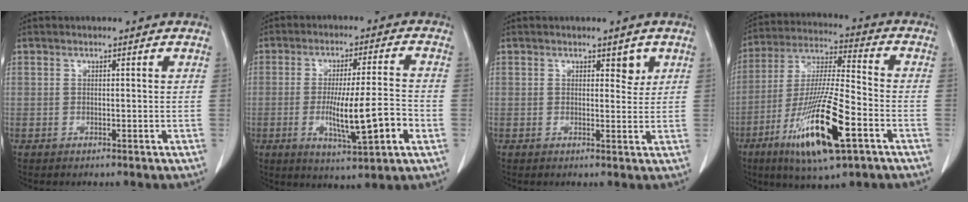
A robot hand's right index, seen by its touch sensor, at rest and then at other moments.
{"total": 11.8, "force": [-2.9, 0.7, 11.4], "torque": [-0.188, -0.009, -0.044]}
{"total": 2.1, "force": [1.2, 1.2, 1.3], "torque": [-0.009, -0.005, 0.016]}
{"total": 18.0, "force": [-7.8, 2.3, 16.0], "torque": [-0.322, -0.031, -0.138]}